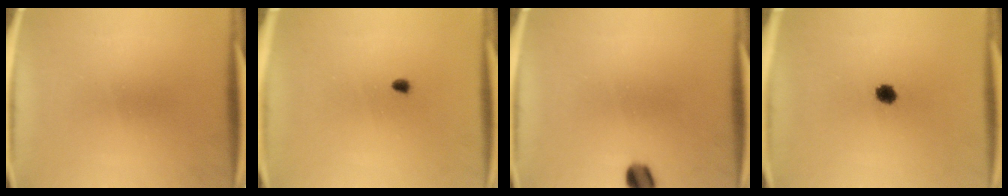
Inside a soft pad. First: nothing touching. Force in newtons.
{"total": 1.3}
{"total": 4.0}
{"total": 3.0}